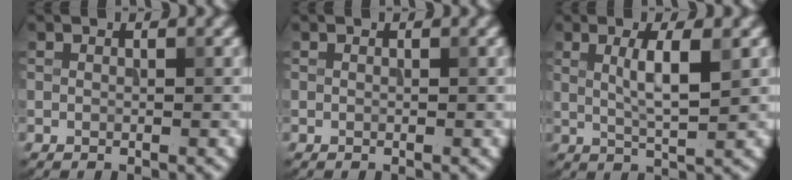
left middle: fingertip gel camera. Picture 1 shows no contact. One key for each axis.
{"total": 0.0}
{"total": 3.8, "fx": 1.0, "fy": 0.8, "fz": 3.6, "tx": -0.063, "ty": 0.000, "tz": 0.017}